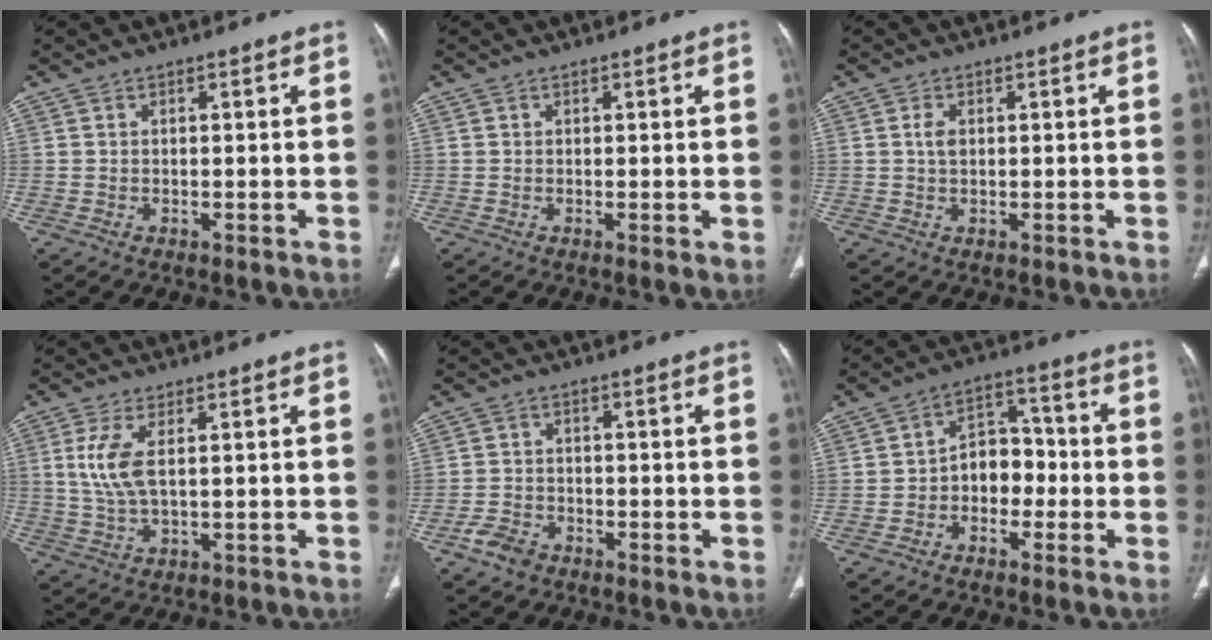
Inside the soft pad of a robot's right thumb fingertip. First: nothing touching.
{"total": 0.9, "force": [0.3, 0.3, 0.8], "torque": [-0.016, -0.005, 0.002]}
{"total": 1.9, "force": [0.4, 1.2, 1.5], "torque": [-0.028, 0.001, 0.008]}
{"total": 6.5, "force": [1.5, 2.6, 5.8], "torque": [-0.144, -0.005, 0.037]}
{"total": 4.0, "force": [-2.6, 2.5, 1.6], "torque": [-0.030, 0.013, -0.046]}
{"total": 7.7, "force": [-1.9, 5.7, 4.8], "torque": [-0.035, 0.039, -0.045]}